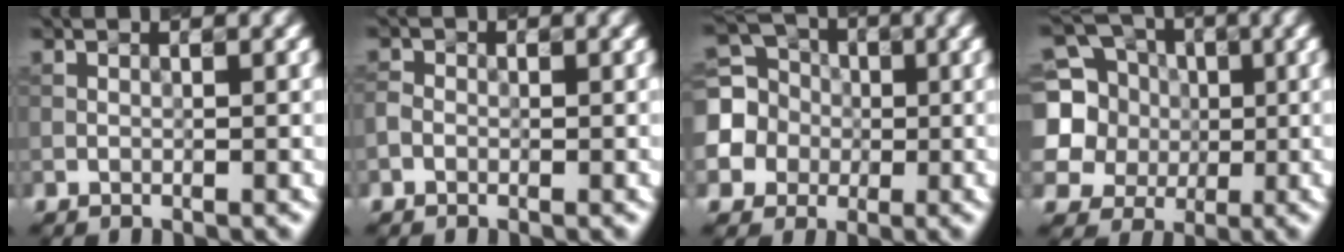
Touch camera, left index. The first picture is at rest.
{"total": 0.9, "force": [-0.4, 0.7, 0.3], "torque": [-0.004, 0.001, -0.013]}
{"total": 6.4, "force": [0.3, 6.1, 2.1], "torque": [-0.052, 0.016, -0.021]}
{"total": 10.1, "force": [1.7, 9.2, 4.0], "torque": [-0.125, 0.035, 0.004]}